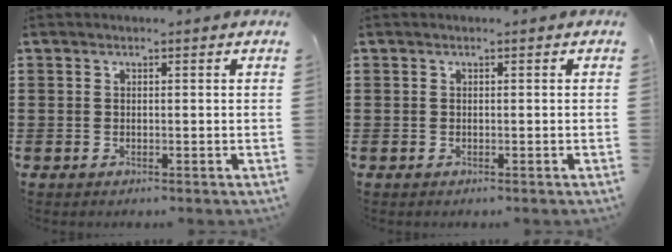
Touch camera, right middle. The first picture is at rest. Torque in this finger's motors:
{"motor_torque": [-0.32, 0.37, -0.01, -0.01]}